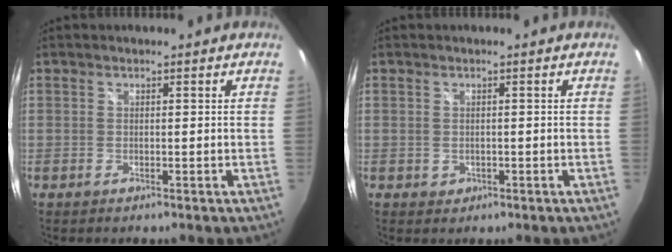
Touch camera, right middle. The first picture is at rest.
{"total": 1.3, "force": [-0.2, 1.2, 0.5], "torque": [-0.006, -0.002, -0.003]}